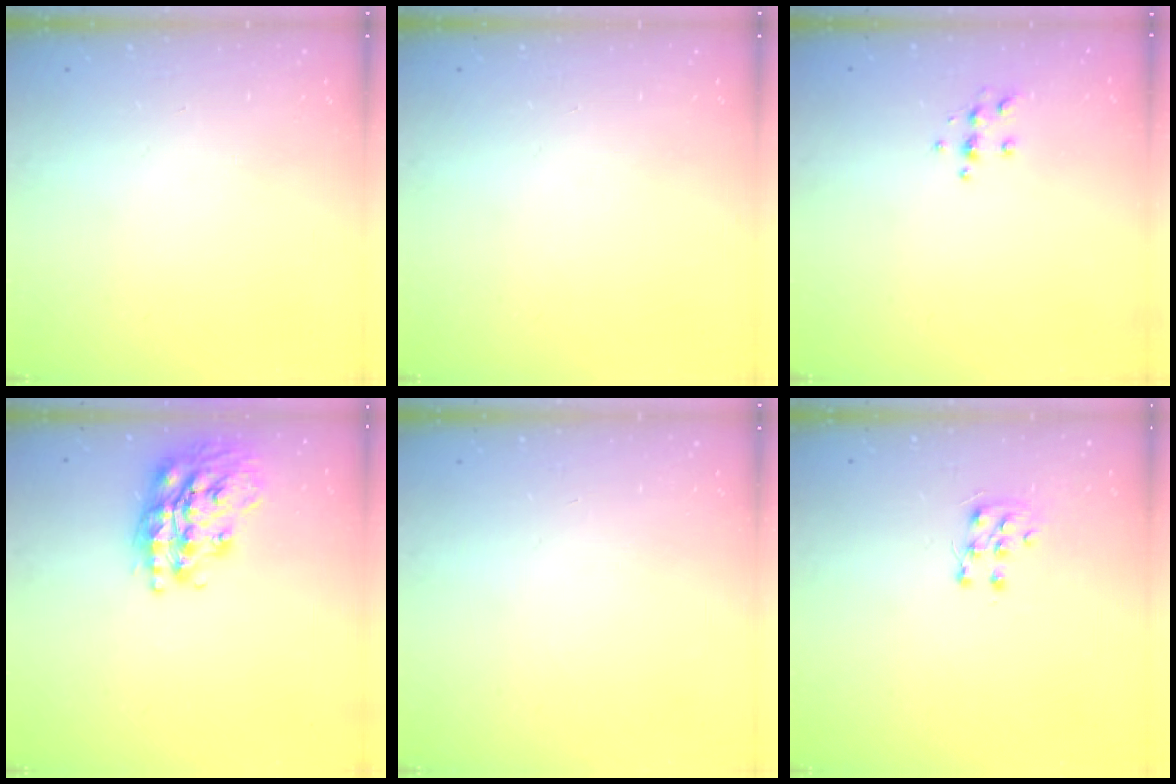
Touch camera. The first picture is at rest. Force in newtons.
{"total": 0.0}
{"total": 5.1, "press": 5.1, "slide": 0.3}
{"total": 19.2, "press": 19.1, "slide": 1.6}
{"total": 0.0}
{"total": 6.8, "press": 6.7, "slide": 0.6}